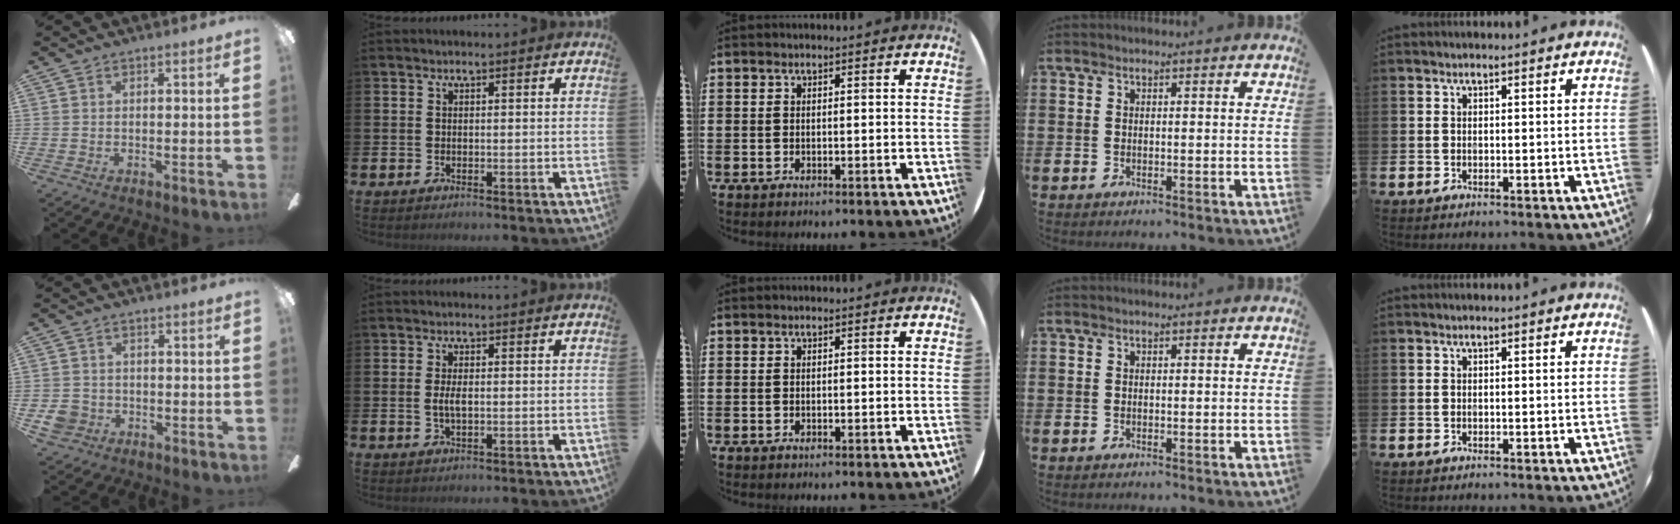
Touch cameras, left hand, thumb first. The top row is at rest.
{"thumb": {"total": 4.6, "force": [-1.6, 4.1, 1.4], "torque": [-0.029, 0.009, -0.030]}, "index": {"total": 2.4, "force": [0.0, 0.9, 2.2], "torque": [-0.039, 0.001, -0.003]}}